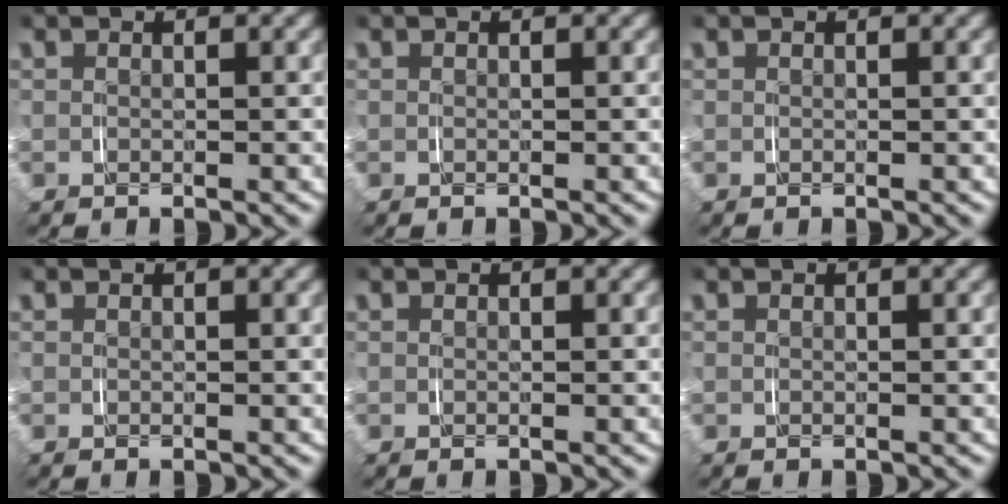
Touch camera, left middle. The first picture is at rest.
{"total": 0.0}
{"total": 0.0}
{"total": 0.0}
{"total": 0.0}
{"total": 0.0}